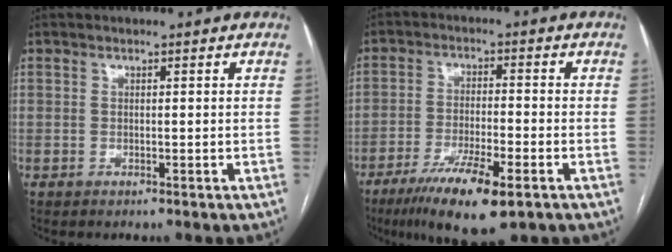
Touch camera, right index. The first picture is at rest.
{"total": 11.5, "force": [-6.8, 1.9, 9.1], "torque": [-0.159, -0.025, -0.111]}